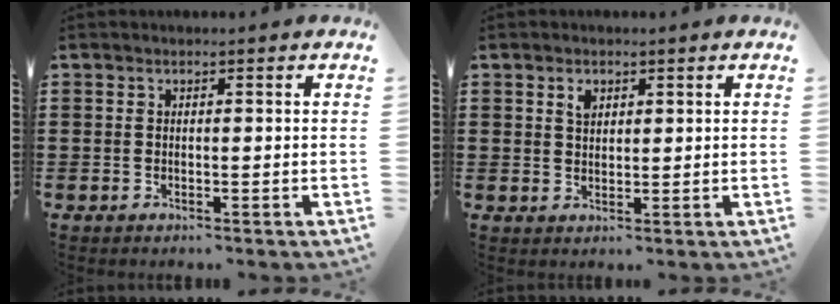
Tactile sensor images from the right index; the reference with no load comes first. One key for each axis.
{"total": 2.0, "fx": 1.1, "fy": 1.2, "fz": 1.1, "tx": -0.026, "ty": 0.004, "tz": 0.021}